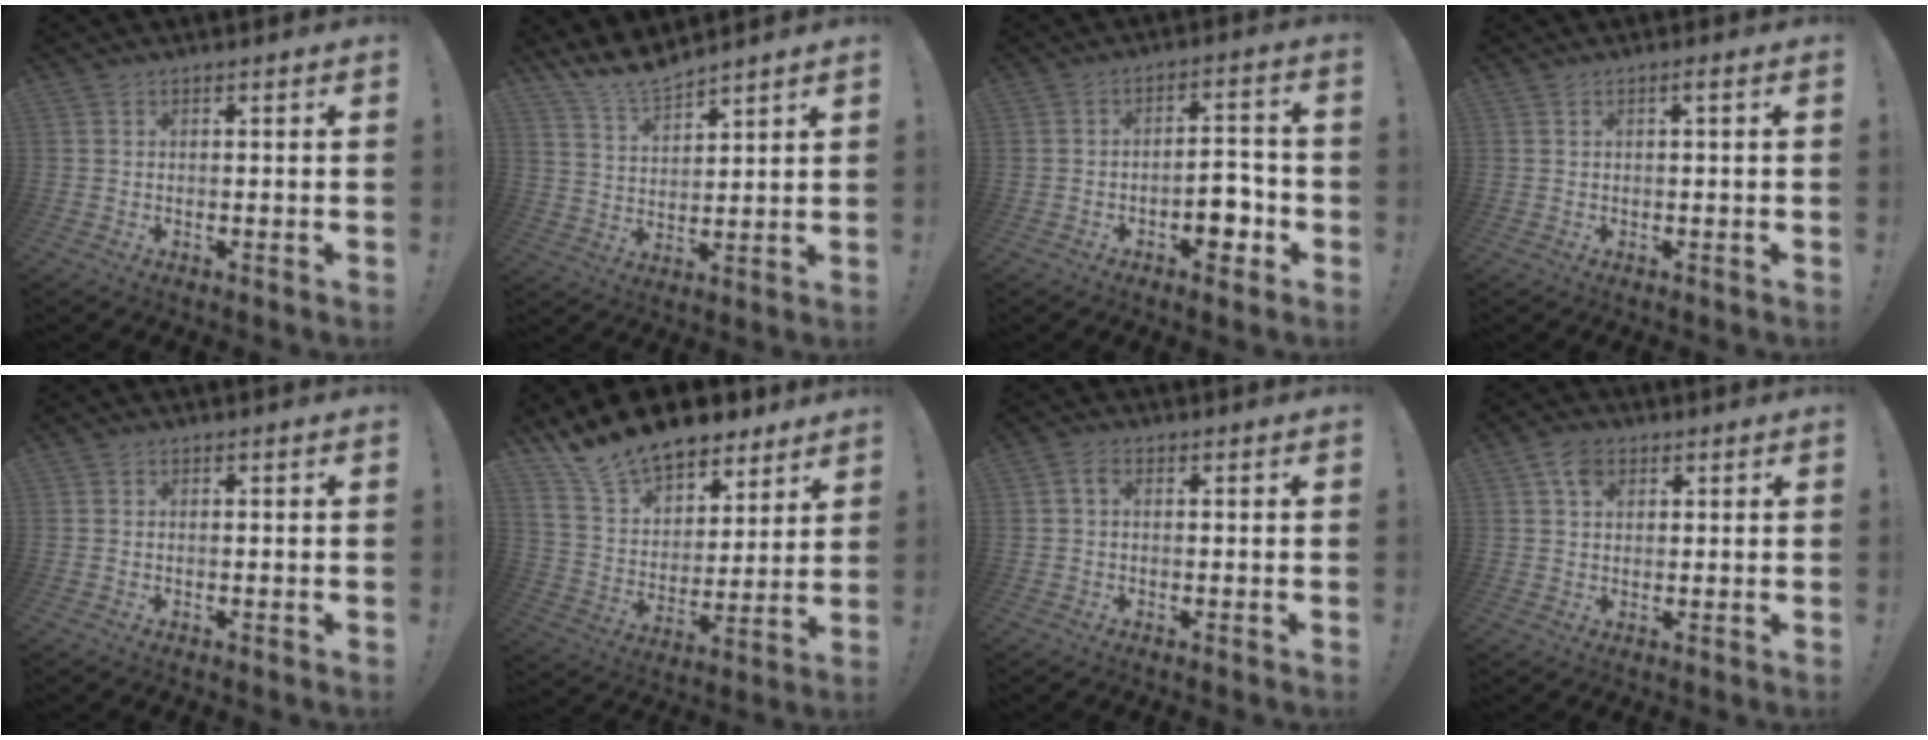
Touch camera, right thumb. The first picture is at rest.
{"total": 9.0, "force": [8.4, 1.7, 2.5], "torque": [-0.059, -0.059, 0.161]}
{"total": 8.0, "force": [-3.4, 4.3, 5.9], "torque": [-0.065, 0.019, -0.057]}
{"total": 1.2, "force": [-0.1, -0.2, 1.2], "torque": [-0.017, -0.001, -0.006]}
{"total": 0.0}
{"total": 15.9, "force": [13.3, 7.0, 5.1], "torque": [-0.098, -0.100, 0.246]}
{"total": 1.9, "force": [0.0, 1.2, 1.4], "torque": [-0.028, 0.007, 0.001]}
{"total": 5.4, "force": [2.7, 3.8, 2.8], "torque": [-0.039, -0.005, 0.049]}